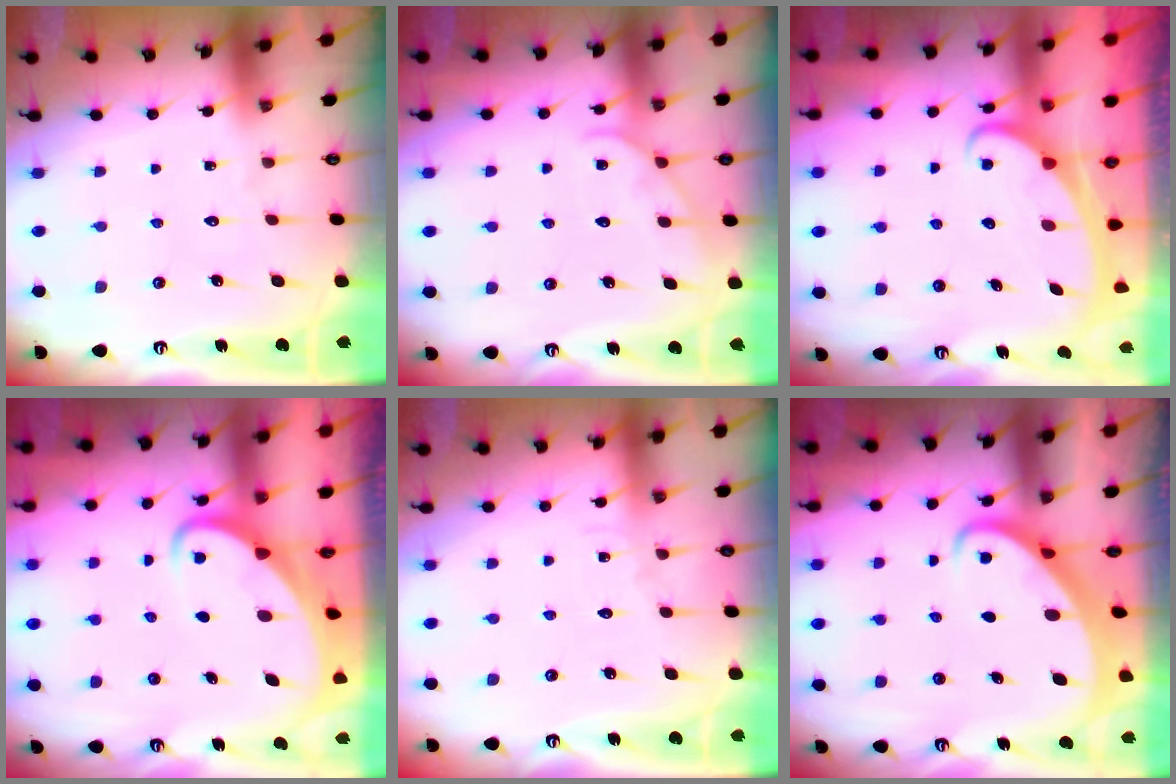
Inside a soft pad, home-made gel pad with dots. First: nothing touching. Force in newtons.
{"total": 5.3, "press": 5.3, "slide": 0.5}
{"total": 2.3, "press": 2.3, "slide": 0.2}
{"total": 3.0, "press": 3.0, "slide": 0.4}
{"total": 4.7, "press": 4.7, "slide": 0.5}
{"total": 2.7, "press": 2.7, "slide": 0.2}